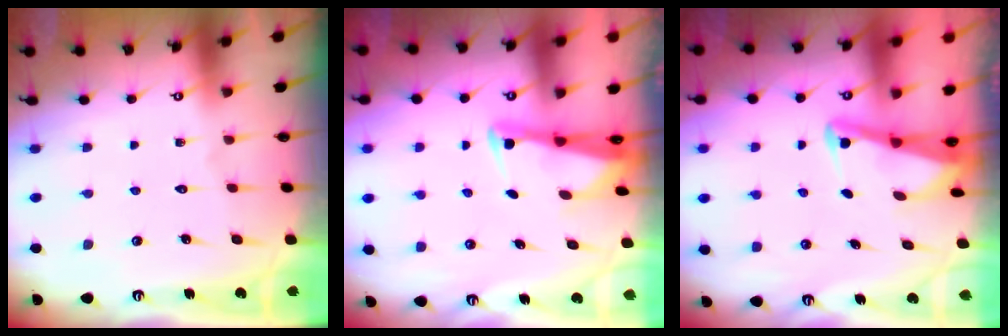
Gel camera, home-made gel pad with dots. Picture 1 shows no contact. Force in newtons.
{"total": 2.5, "press": 2.5, "slide": 0.5}
{"total": 3.1, "press": 3.1, "slide": 0.3}